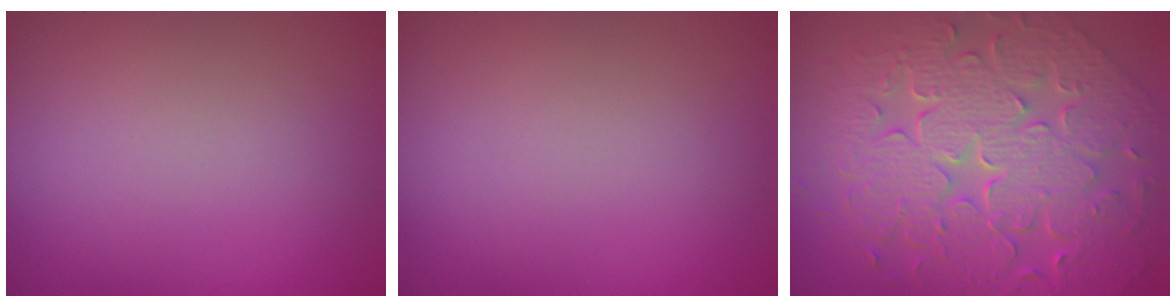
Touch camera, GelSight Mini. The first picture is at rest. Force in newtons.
{"total": 0.0}
{"total": 9.5, "press": 6.7, "slide": 6.7}